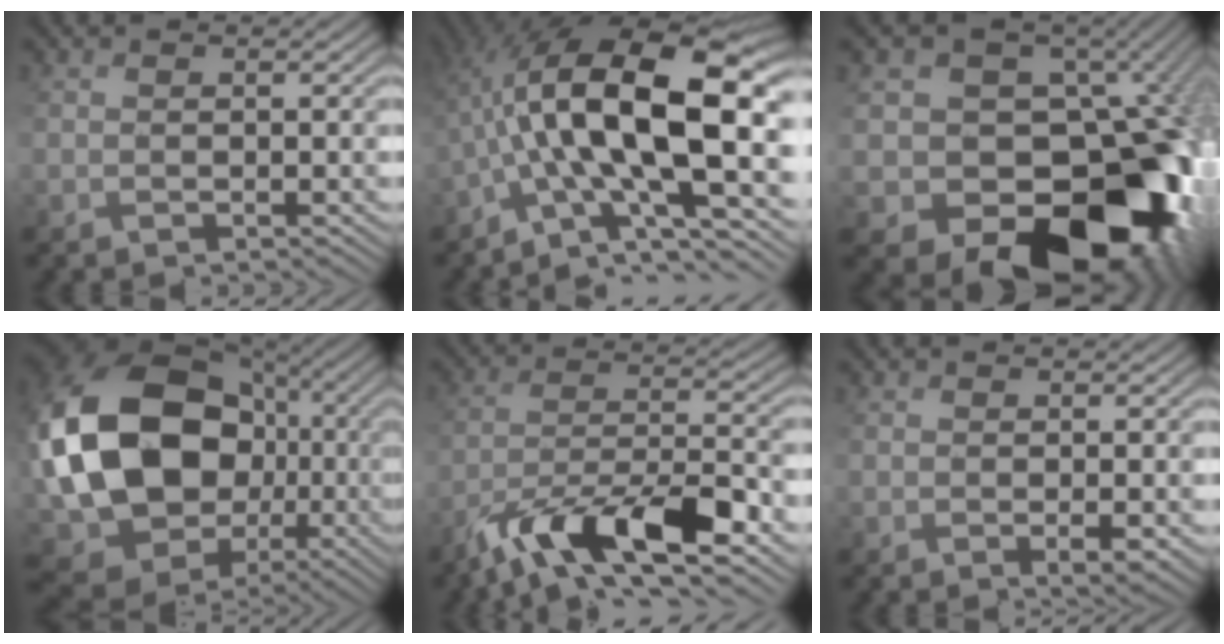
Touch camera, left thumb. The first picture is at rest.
{"total": 17.2, "force": [-1.0, 7.1, 15.6], "torque": [-0.254, 0.033, -0.033]}
{"total": 20.1, "force": [-3.9, 15.3, 12.5], "torque": [-0.151, -0.046, -0.034]}
{"total": 21.6, "force": [0.8, 17.0, 13.3], "torque": [-0.321, -0.018, 0.036]}
{"total": 12.2, "force": [-7.9, 3.2, 8.7], "torque": [-0.160, -0.004, -0.148]}
{"total": 1.3, "force": [0.0, 0.2, 1.3], "torque": [-0.025, -0.007, 0.000]}